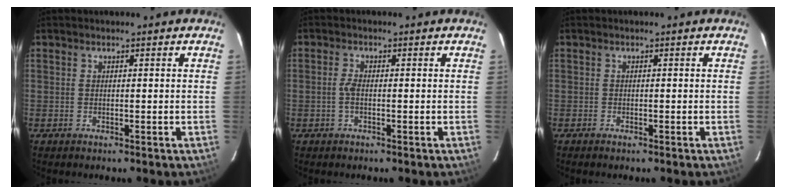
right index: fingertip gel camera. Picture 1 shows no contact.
{"total": 1.9, "force": [-0.5, 0.6, 1.7], "torque": [-0.038, 0.003, -0.011]}
{"total": 0.7, "force": [-0.6, 0.2, 0.3], "torque": [-0.008, -0.001, -0.011]}